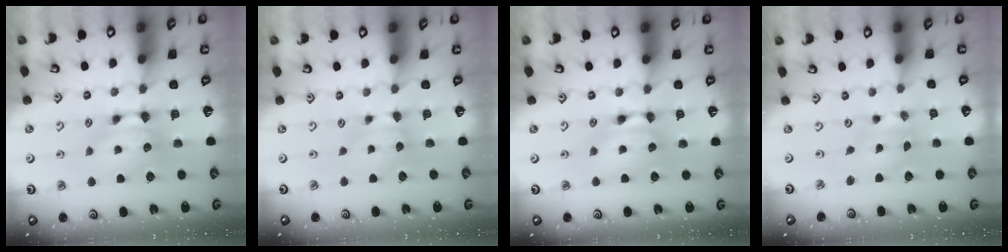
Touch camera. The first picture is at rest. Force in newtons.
{"total": 1.7, "press": 1.6, "slide": 0.4}
{"total": 1.8, "press": 1.8, "slide": 0.1}
{"total": 3.3, "press": 3.1, "slide": 1.0}